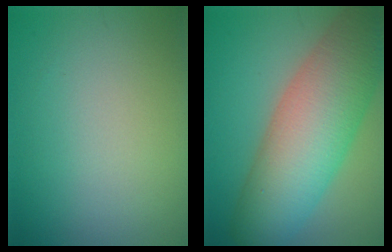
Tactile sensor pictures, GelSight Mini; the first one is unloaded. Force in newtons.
{"total": 11.6, "press": 11.6, "slide": 0.3}